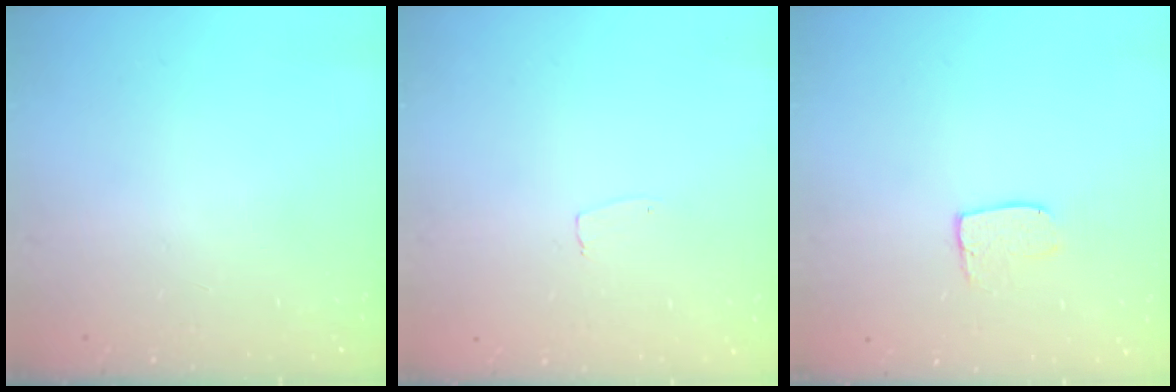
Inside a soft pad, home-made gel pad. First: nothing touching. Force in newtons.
{"total": 3.2, "press": 3.2, "slide": 0.2}
{"total": 5.2, "press": 5.2, "slide": 0.3}